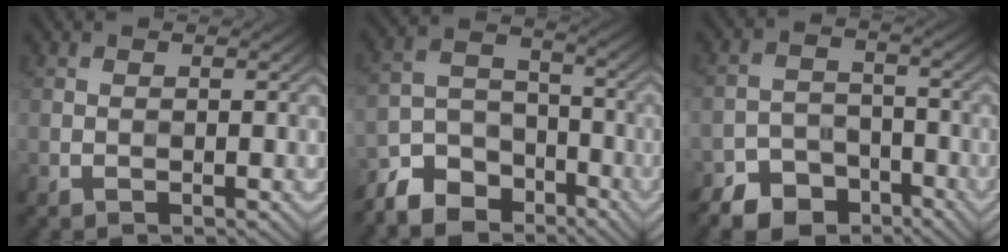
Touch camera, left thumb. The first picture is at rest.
{"total": 9.3, "force": [-7.2, 4.9, 3.3], "torque": [-0.078, -0.005, -0.139]}
{"total": 8.3, "force": [-6.7, 4.3, 2.4], "torque": [-0.039, -0.009, -0.109]}